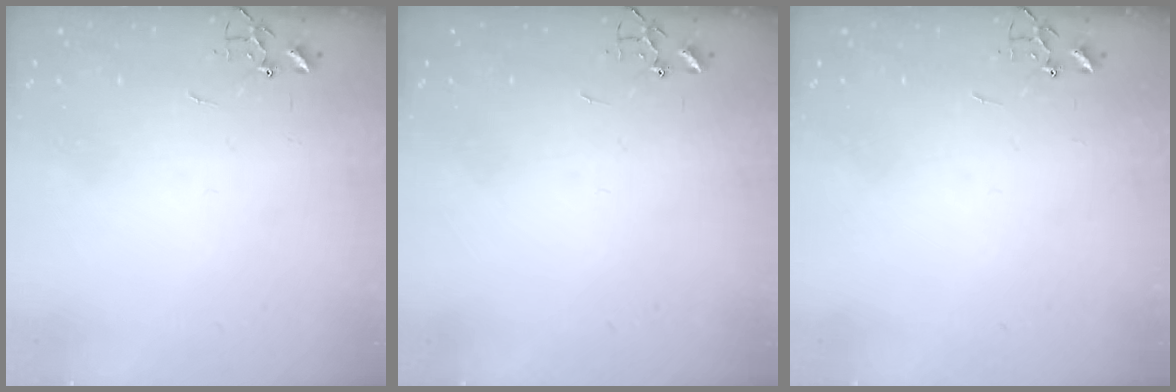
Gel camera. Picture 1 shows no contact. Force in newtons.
{"total": 0.0}
{"total": 0.0}